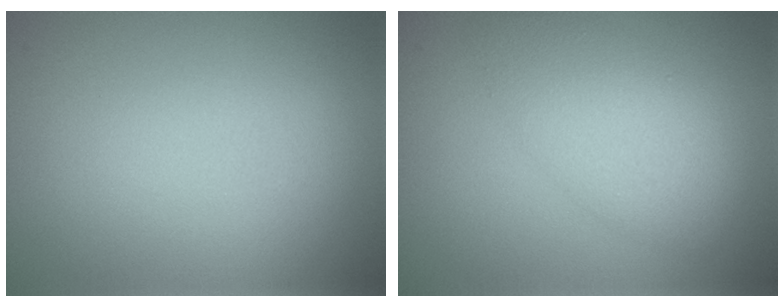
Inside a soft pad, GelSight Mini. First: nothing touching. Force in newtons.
{"total": 4.5, "press": 4.5, "slide": 0.1}